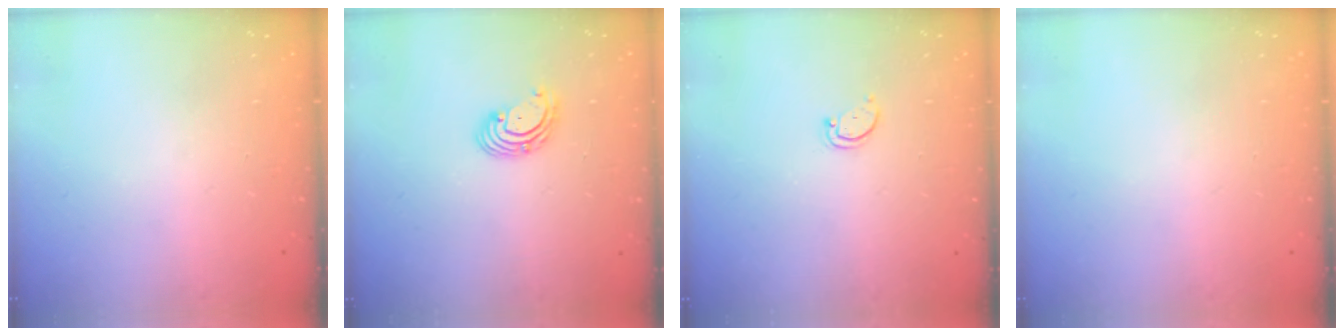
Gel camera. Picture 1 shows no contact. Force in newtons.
{"total": 2.7, "press": 2.7, "slide": 0.3}
{"total": 2.6, "press": 2.5, "slide": 0.4}
{"total": 0.0}